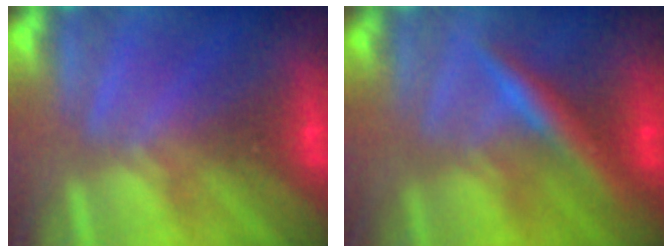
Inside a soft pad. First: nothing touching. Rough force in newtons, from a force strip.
{"total": 2.4}